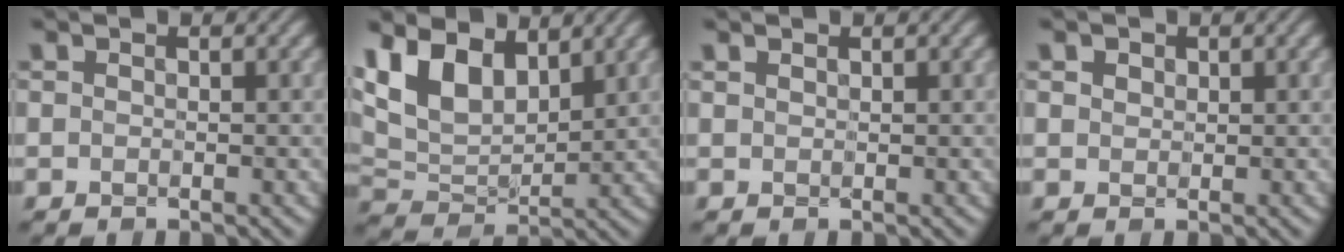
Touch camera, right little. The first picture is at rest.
{"total": 7.9, "force": [3.7, 4.5, 5.3], "torque": [-0.127, 0.003, 0.068]}
{"total": 0.7, "force": [0.6, 0.3, 0.3], "torque": [-0.005, 0.003, 0.005]}
{"total": 1.4, "force": [0.7, 1.1, 0.5], "torque": [-0.017, -0.002, 0.019]}